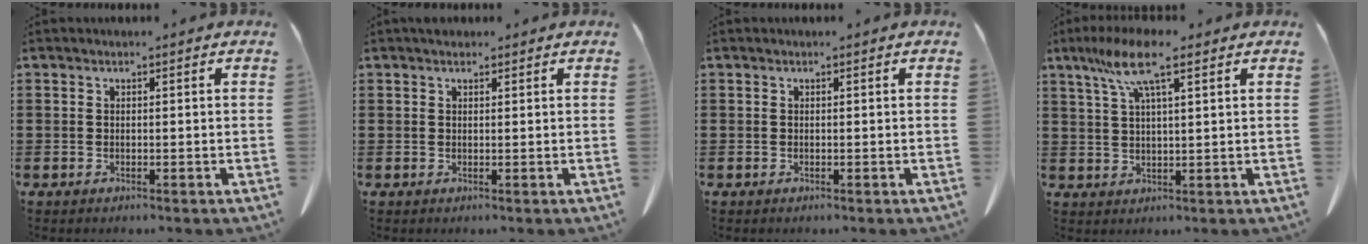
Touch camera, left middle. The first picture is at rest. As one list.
[{"total": 1.0, "force": [0.8, 0.6, 0.3], "torque": [-0.007, 0.004, 0.015]}, {"total": 0.0}, {"total": 7.9, "force": [4.6, 1.0, 6.4], "torque": [-0.133, 0.003, 0.080]}]